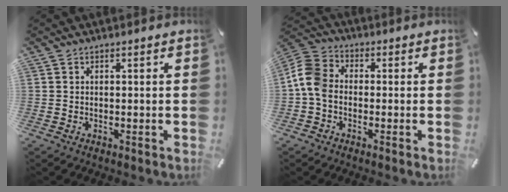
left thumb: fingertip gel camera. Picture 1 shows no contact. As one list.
[{"total": 8.6, "force": [-1.4, 6.4, 5.5], "torque": [-0.122, 0.017, -0.022]}]